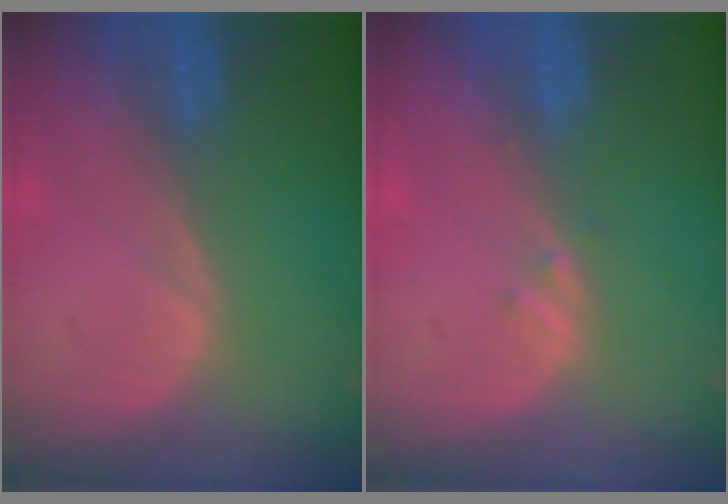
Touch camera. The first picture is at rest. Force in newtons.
{"total": 1.0, "press": 0.9, "slide": 0.5}